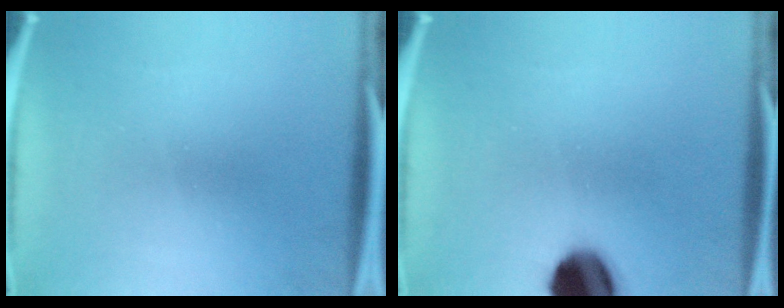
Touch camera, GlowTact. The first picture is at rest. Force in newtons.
{"total": 14.1}